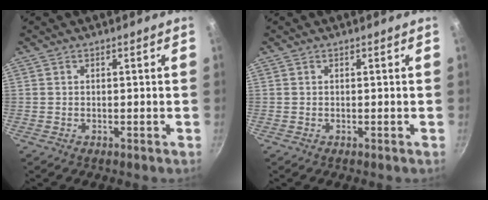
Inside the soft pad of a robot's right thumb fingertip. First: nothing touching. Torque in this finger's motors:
{"motor_torque": [0.00, 0.00, 0.32, -0.19, 0.05]}